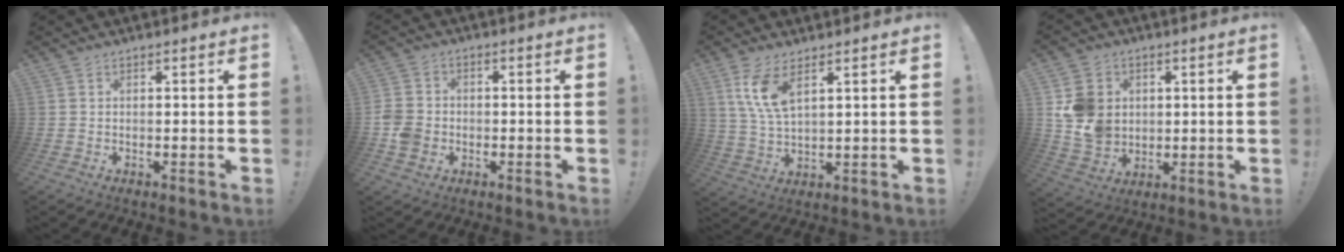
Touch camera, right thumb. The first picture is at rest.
{"total": 7.3, "force": [-2.1, 6.0, 3.5], "torque": [-0.083, 0.015, -0.039]}
{"total": 9.4, "force": [5.2, 3.6, 6.9], "torque": [-0.140, -0.024, 0.091]}
{"total": 11.7, "force": [2.3, 10.3, 5.0], "torque": [-0.094, -0.011, 0.049]}